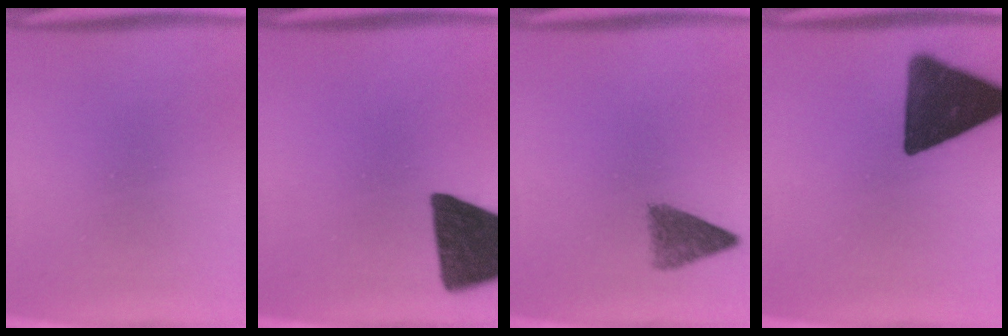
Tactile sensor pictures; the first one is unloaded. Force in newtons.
{"total": 15.7}
{"total": 3.9}
{"total": 16.8}